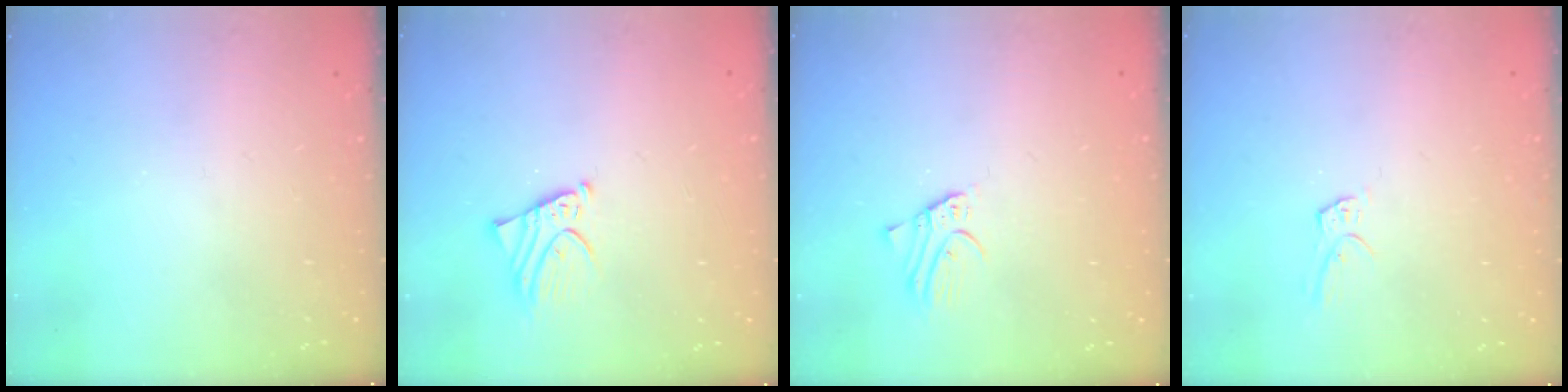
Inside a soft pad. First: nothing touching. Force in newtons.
{"total": 2.9, "press": 2.8, "slide": 0.3}
{"total": 2.7, "press": 2.7, "slide": 0.3}
{"total": 4.3, "press": 4.3, "slide": 0.1}